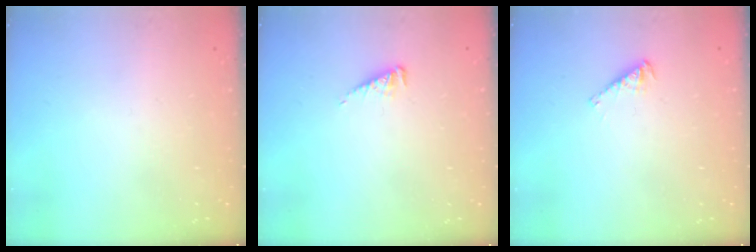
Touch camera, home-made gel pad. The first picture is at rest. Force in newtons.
{"total": 4.4, "press": 4.4, "slide": 0.6}
{"total": 3.5, "press": 3.5, "slide": 0.5}